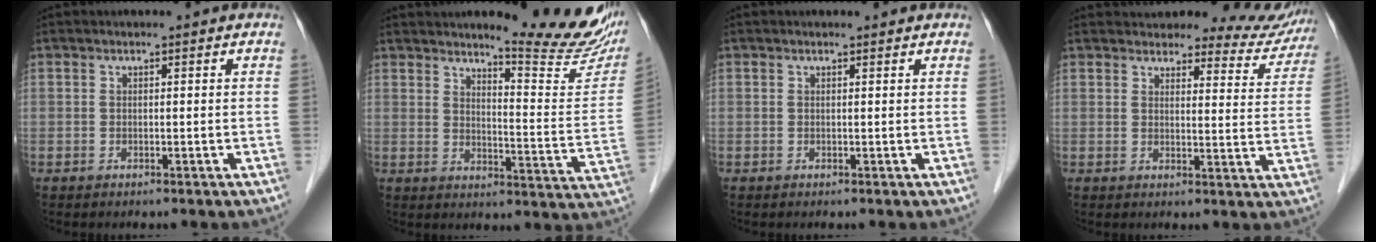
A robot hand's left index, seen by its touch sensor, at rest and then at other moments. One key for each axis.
{"total": 15.5, "fx": 13.6, "fy": 1.2, "fz": 7.4, "tx": -0.089, "ty": -0.071, "tz": 0.161}
{"total": 0.7, "fx": 0.7, "fy": 0.1, "fz": 0.1, "tx": -0.010, "ty": 0.003, "tz": 0.008}
{"total": 13.3, "fx": 12.7, "fy": 3.4, "fz": 2.1, "tx": 0.010, "ty": -0.026, "tz": 0.123}